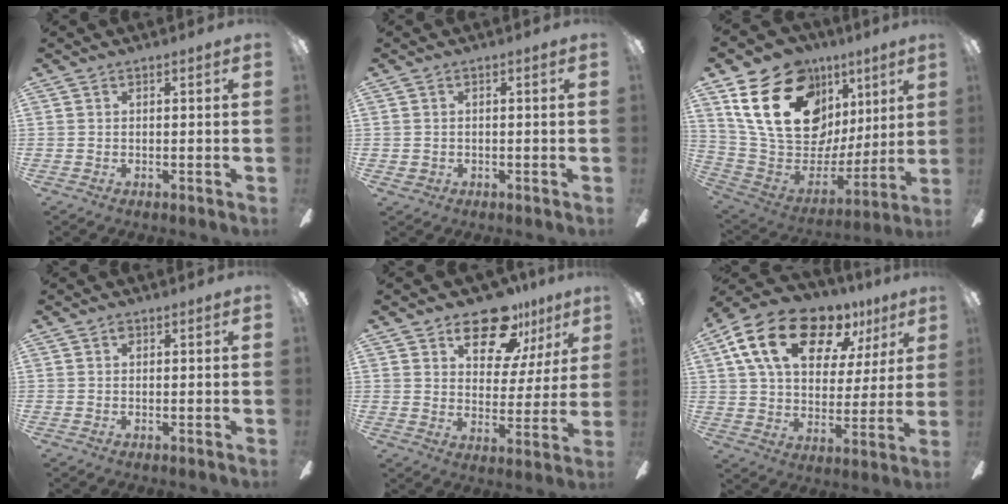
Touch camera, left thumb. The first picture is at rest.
{"total": 1.2, "force": [-0.4, 1.2, 0.2], "torque": [-0.005, 0.005, -0.011]}
{"total": 25.0, "force": [11.5, 16.4, 14.9], "torque": [-0.269, -0.049, 0.227]}
{"total": 0.9, "force": [0.2, 0.6, 0.6], "torque": [-0.012, 0.004, 0.003]}
{"total": 15.9, "force": [11.2, 8.0, 7.9], "torque": [-0.115, -0.064, 0.196]}
{"total": 20.4, "force": [11.5, 11.3, 12.5], "torque": [-0.214, -0.050, 0.203]}